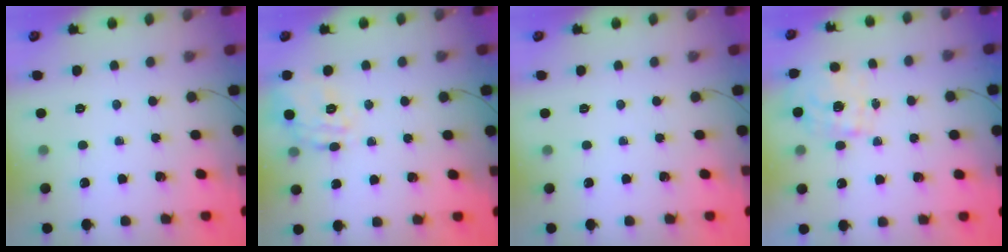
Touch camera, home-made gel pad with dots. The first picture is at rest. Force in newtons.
{"total": 9.6, "press": 9.6, "slide": 0.7}
{"total": 0.0}
{"total": 0.9, "press": 0.7, "slide": 0.6}